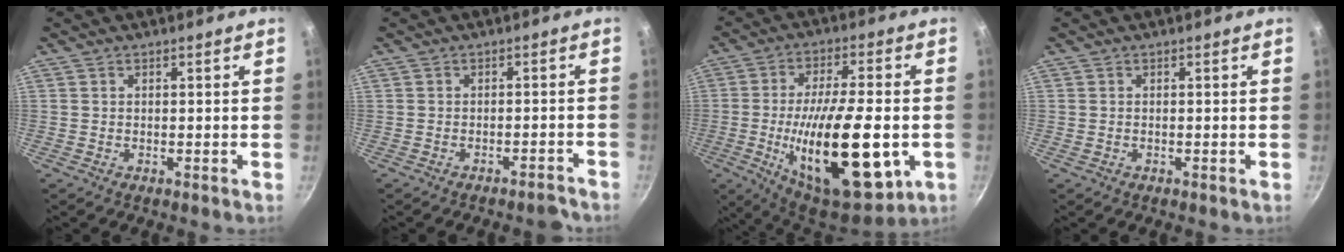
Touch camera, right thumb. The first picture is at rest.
{"total": 2.9, "force": [-2.7, 0.7, 1.0], "torque": [-0.008, 0.038, -0.022]}
{"total": 25.7, "force": [-5.3, 9.9, 23.1], "torque": [-0.360, 0.005, -0.075]}
{"total": 0.0}